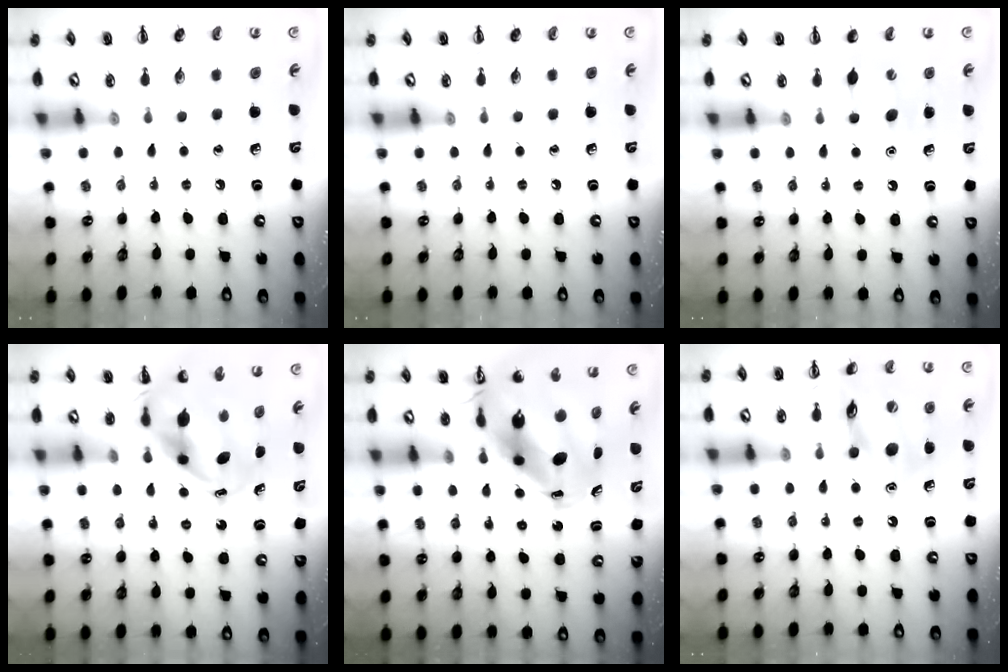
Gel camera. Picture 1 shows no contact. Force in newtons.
{"total": 0.0}
{"total": 6.3, "press": 6.1, "slide": 1.8}
{"total": 6.4, "press": 6.2, "slide": 1.8}
{"total": 13.2, "press": 12.7, "slide": 3.6}
{"total": 14.6, "press": 14.4, "slide": 2.0}